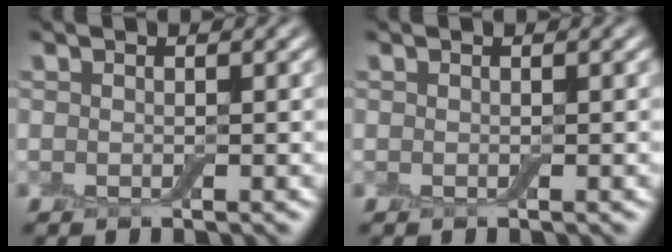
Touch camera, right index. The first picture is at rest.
{"total": 0.0}